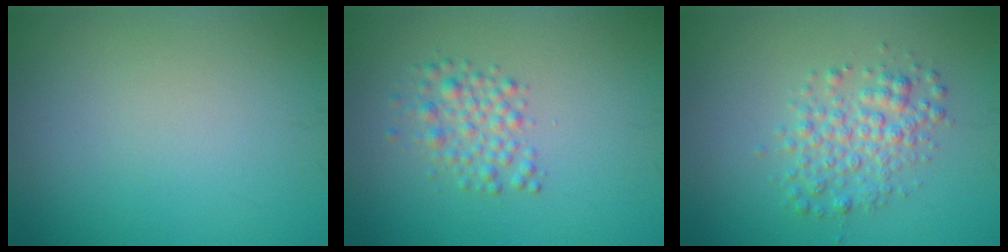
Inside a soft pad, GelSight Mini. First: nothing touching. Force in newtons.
{"total": 2.4, "press": 2.4, "slide": 0.1}
{"total": 3.2, "press": 3.2, "slide": 0.0}